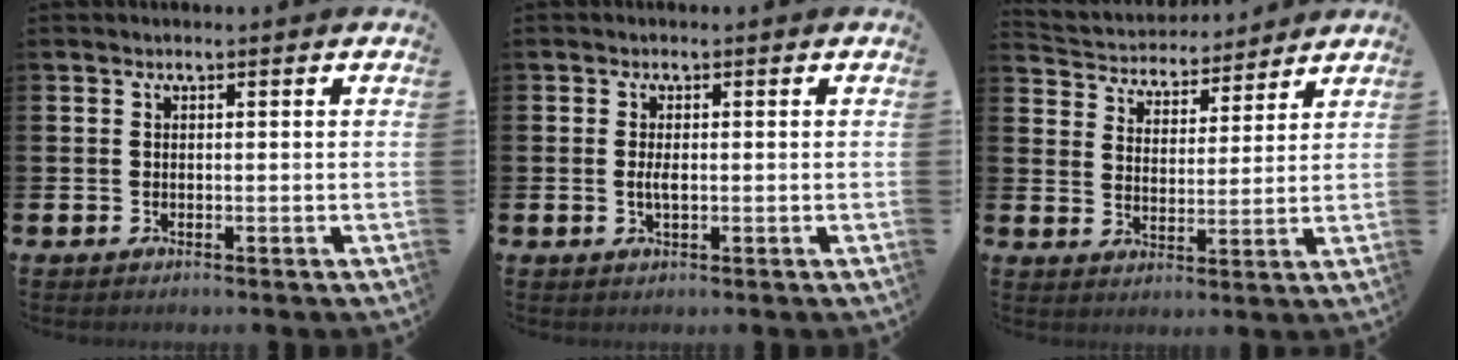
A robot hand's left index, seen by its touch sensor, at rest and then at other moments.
{"total": 1.8, "force": [-0.1, 0.7, 1.7], "torque": [-0.031, 0.002, -0.003]}
{"total": 4.5, "force": [4.2, 1.5, -0.2], "torque": [-0.028, -0.033, 0.071]}